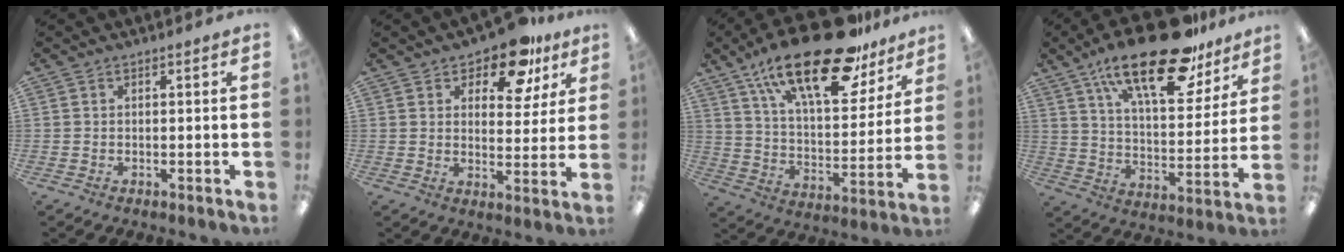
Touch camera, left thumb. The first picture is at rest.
{"total": 11.5, "force": [8.5, 5.0, 5.9], "torque": [-0.089, -0.043, 0.149]}
{"total": 25.8, "force": [17.6, 10.0, 15.9], "torque": [-0.260, -0.100, 0.297]}
{"total": 23.8, "force": [16.4, 9.3, 14.5], "torque": [-0.228, -0.093, 0.274]}